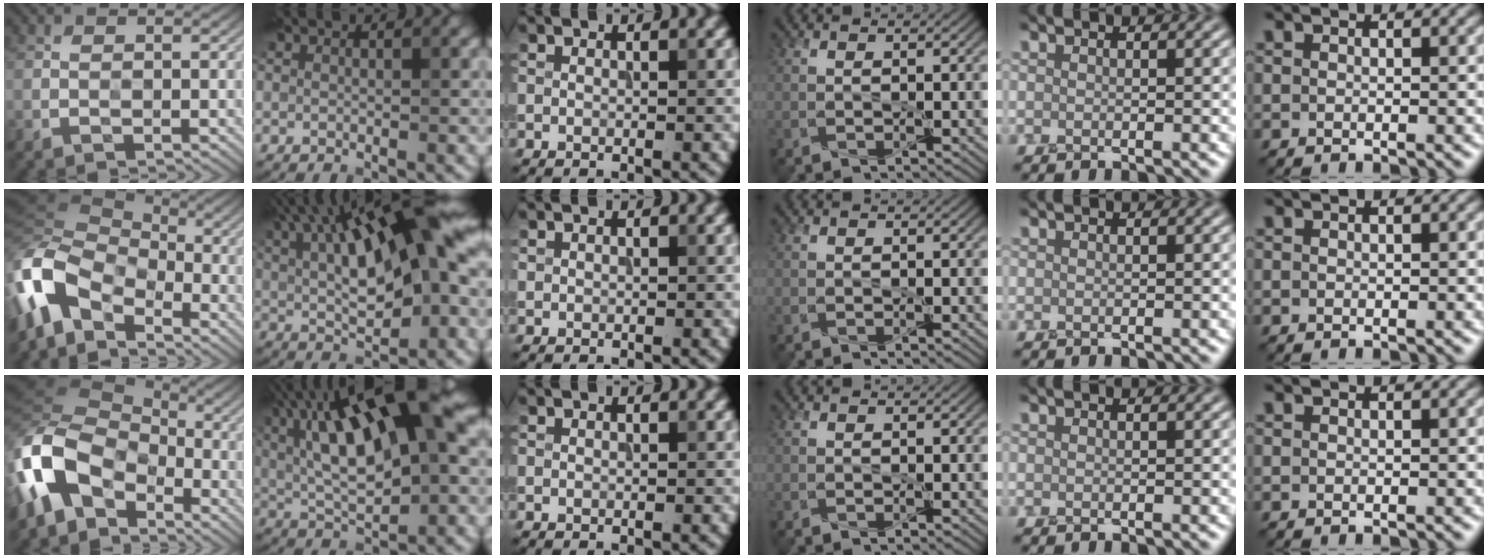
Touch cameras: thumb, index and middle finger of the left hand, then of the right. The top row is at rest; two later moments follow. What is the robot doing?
{"motion": "peel", "object": "sticker"}